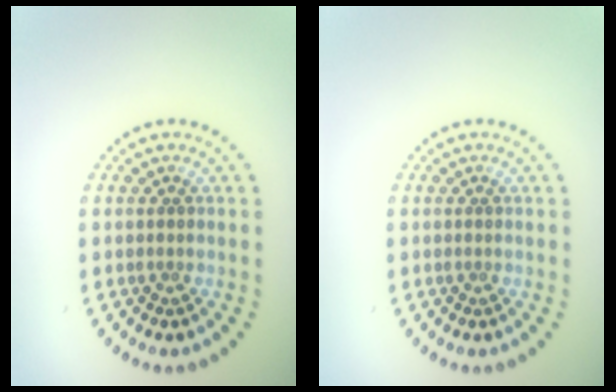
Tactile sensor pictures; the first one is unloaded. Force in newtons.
{"total": 0.0}